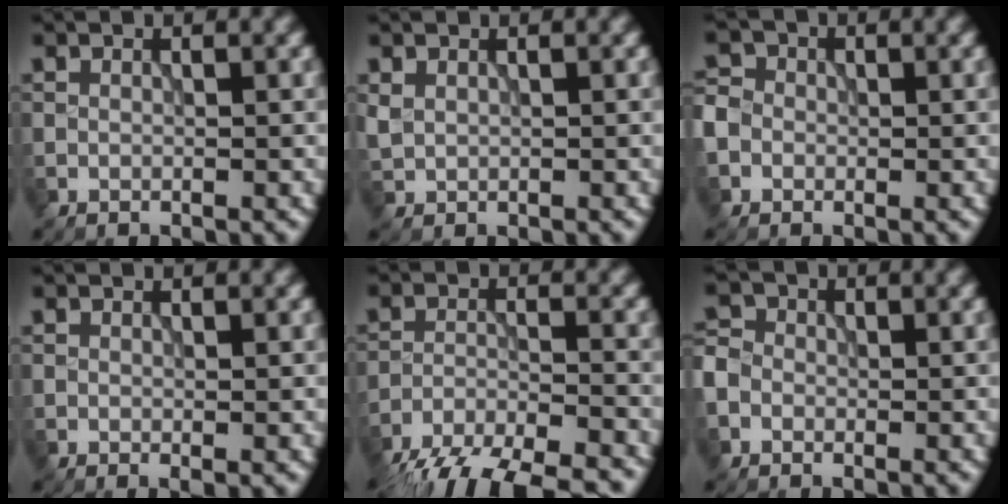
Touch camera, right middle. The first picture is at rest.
{"total": 1.0, "force": [0.5, 0.7, 0.5], "torque": [-0.015, 0.000, 0.015]}
{"total": 4.4, "force": [-0.9, 4.0, 1.6], "torque": [-0.031, 0.015, -0.040]}
{"total": 0.5, "force": [0.0, 0.1, 0.5], "torque": [-0.003, -0.003, -0.001]}
{"total": 10.2, "force": [-9.1, 2.5, 3.8], "torque": [-0.059, -0.021, -0.141]}
{"total": 3.7, "force": [-0.9, 3.4, 1.4], "torque": [-0.024, 0.016, -0.037]}